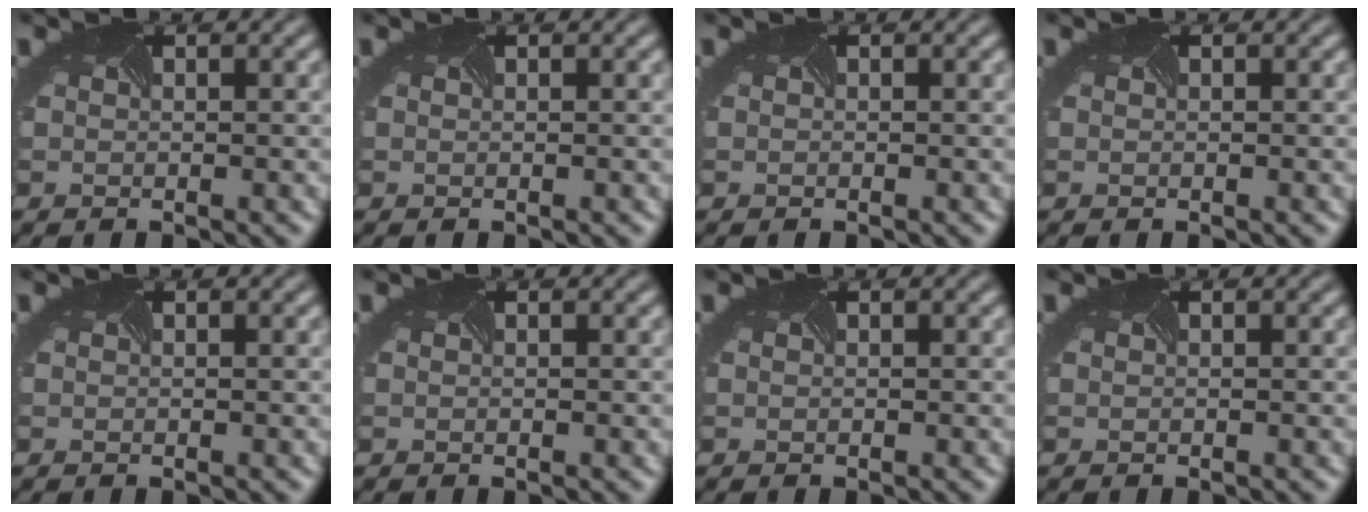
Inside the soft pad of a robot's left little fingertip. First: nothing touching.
{"total": 0.0}
{"total": 0.0}
{"total": 0.0}
{"total": 0.0}
{"total": 0.0}
{"total": 0.0}
{"total": 0.0}